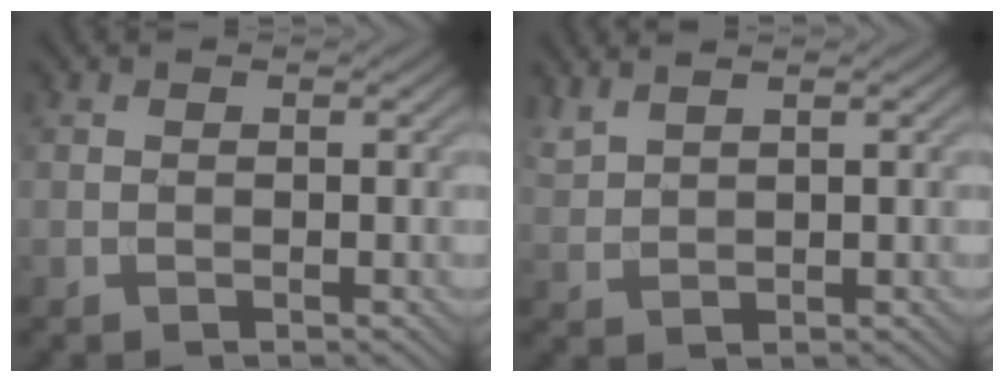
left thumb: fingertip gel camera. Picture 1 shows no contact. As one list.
[{"total": 2.5, "force": [2.2, 0.4, 1.1], "torque": [-0.030, 0.009, 0.053]}]